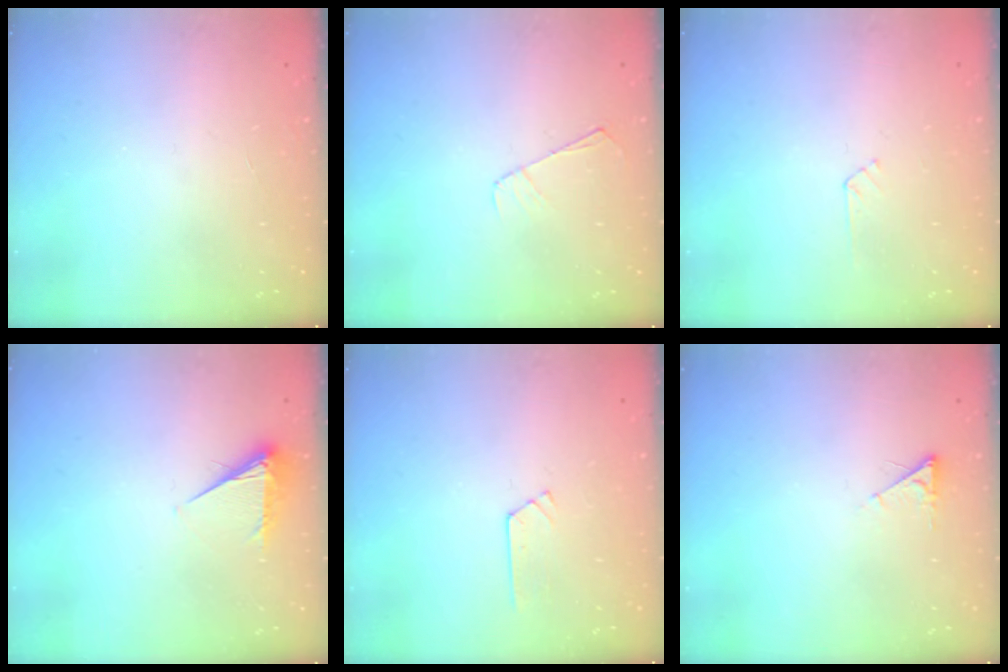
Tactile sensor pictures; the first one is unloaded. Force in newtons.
{"total": 3.9, "press": 3.8, "slide": 0.5}
{"total": 3.0, "press": 3.0, "slide": 0.3}
{"total": 4.4, "press": 4.3, "slide": 0.7}
{"total": 3.2, "press": 3.2, "slide": 0.4}
{"total": 2.6, "press": 2.6, "slide": 0.4}